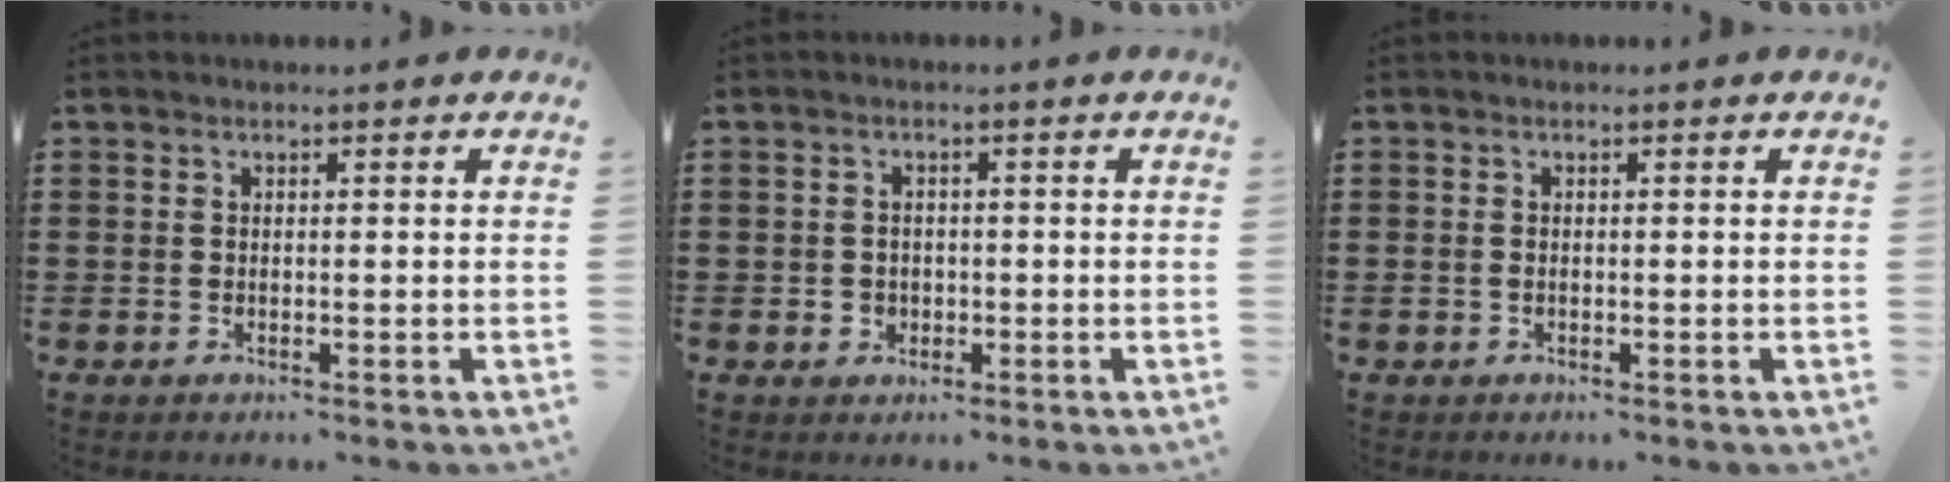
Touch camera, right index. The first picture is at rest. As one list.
[{"total": 1.7, "force": [-0.5, 1.5, 0.5], "torque": [-0.017, 0.001, -0.011]}, {"total": 0.7, "force": [-0.2, 0.5, 0.4], "torque": [-0.010, 0.002, -0.004]}]